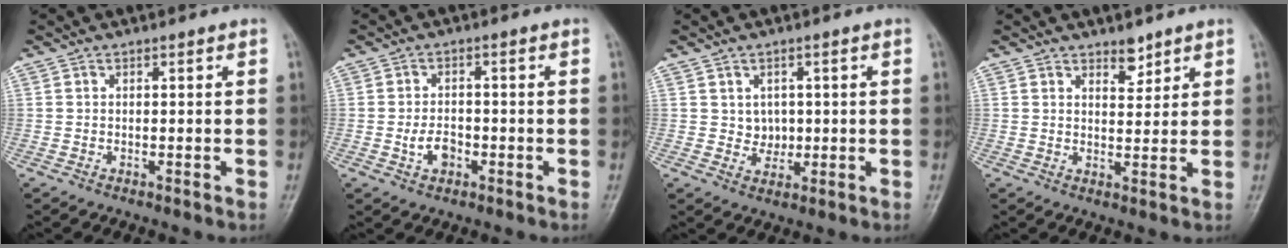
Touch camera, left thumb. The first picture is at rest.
{"total": 3.9, "force": [-1.3, 2.7, 2.5], "torque": [-0.038, 0.009, -0.023]}
{"total": 3.3, "force": [0.5, 3.0, 1.4], "torque": [-0.001, -0.001, 0.011]}
{"total": 3.2, "force": [2.4, 1.5, 1.4], "torque": [-0.006, -0.018, 0.040]}